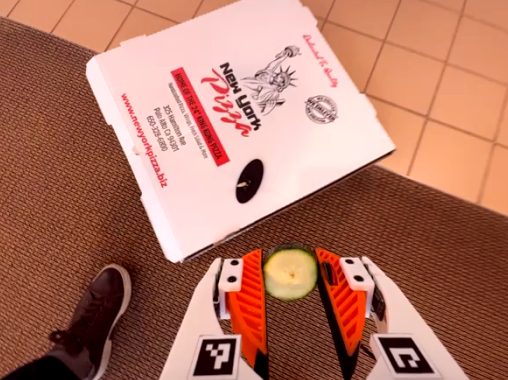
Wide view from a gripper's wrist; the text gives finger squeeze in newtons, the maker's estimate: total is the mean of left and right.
{"total": 8.2, "left": 8.5, "right": 7.9}